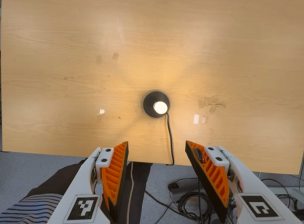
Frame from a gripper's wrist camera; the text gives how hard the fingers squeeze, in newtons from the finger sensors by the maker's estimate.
{"total": 0.0}